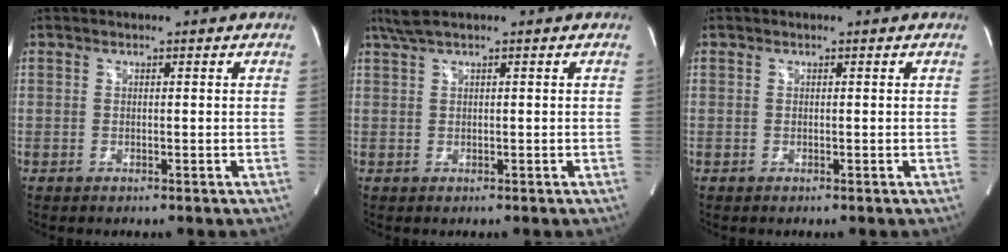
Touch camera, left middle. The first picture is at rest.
{"total": 2.7, "force": [1.9, -0.2, 1.8], "torque": [-0.050, 0.022, 0.044]}
{"total": 0.0}